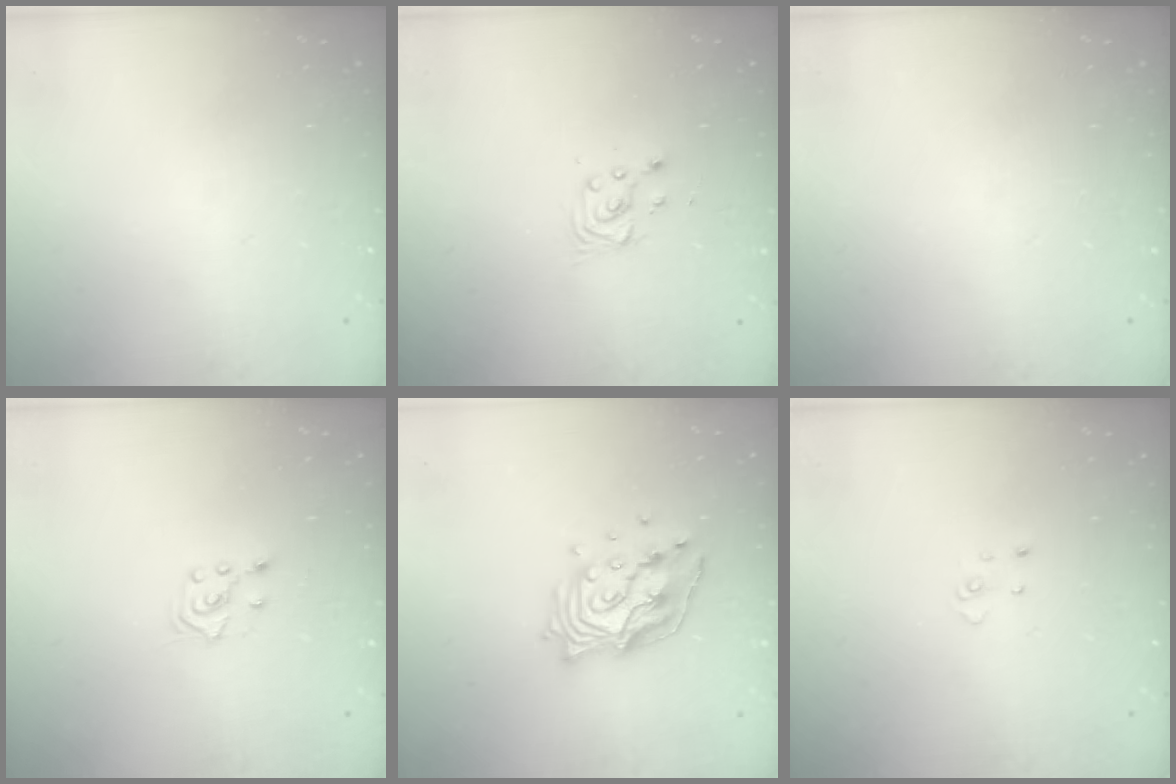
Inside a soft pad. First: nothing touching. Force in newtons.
{"total": 2.8, "press": 2.8, "slide": 0.4}
{"total": 0.0}
{"total": 3.0, "press": 2.9, "slide": 0.7}
{"total": 14.9, "press": 14.8, "slide": 1.4}
{"total": 2.7, "press": 2.7, "slide": 0.3}